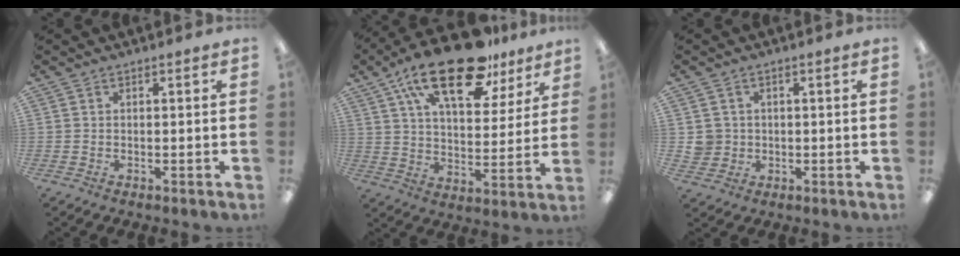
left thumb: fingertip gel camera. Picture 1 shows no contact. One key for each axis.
{"total": 22.6, "fx": 14.9, "fy": 9.6, "fz": 14.0, "tx": -0.234, "ty": -0.070, "tz": 0.252}
{"total": 3.7, "fx": 0.5, "fy": 3.6, "fz": 0.2, "tx": -0.005, "ty": 0.005, "tz": 0.008}